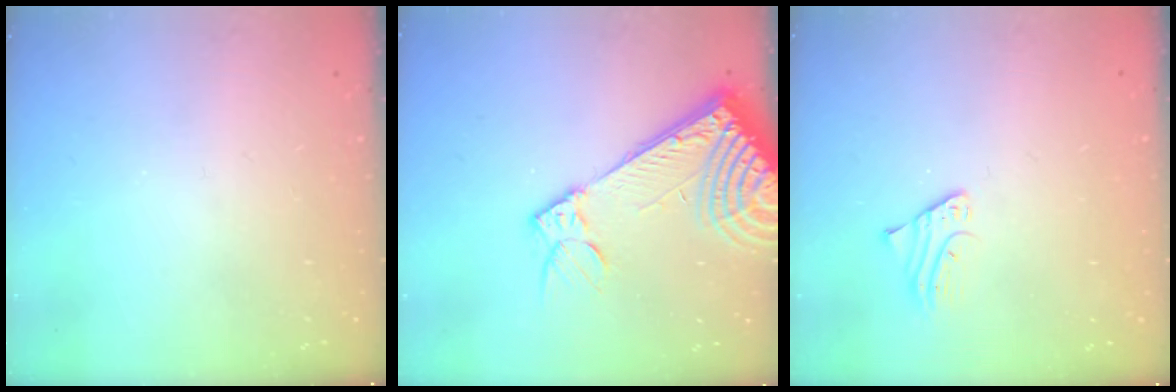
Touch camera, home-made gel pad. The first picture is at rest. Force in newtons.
{"total": 14.4, "press": 14.0, "slide": 3.0}
{"total": 2.4, "press": 2.4, "slide": 0.2}